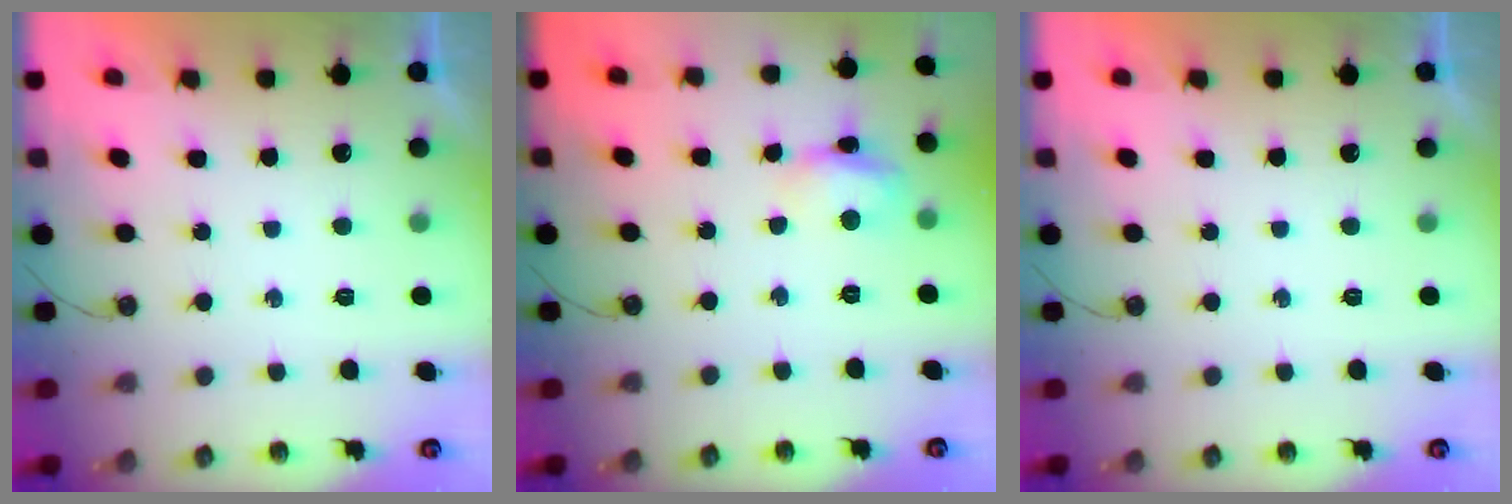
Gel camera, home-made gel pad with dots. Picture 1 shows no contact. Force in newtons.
{"total": 8.0, "press": 8.0, "slide": 0.5}
{"total": 0.0}